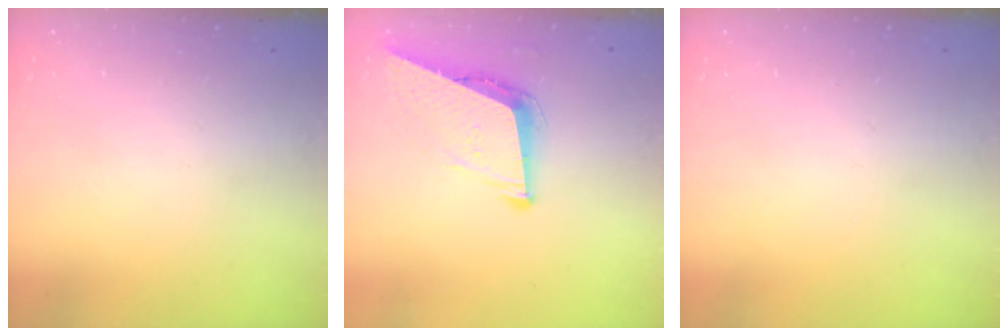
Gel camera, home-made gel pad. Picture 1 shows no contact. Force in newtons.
{"total": 9.0, "press": 8.6, "slide": 2.6}
{"total": 0.0}